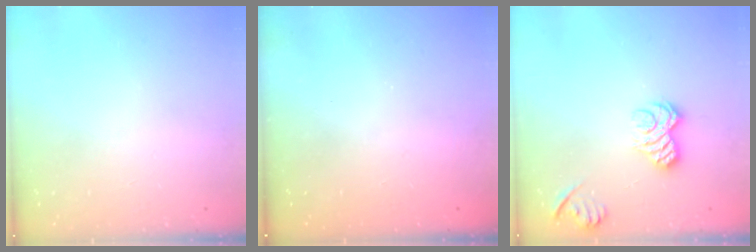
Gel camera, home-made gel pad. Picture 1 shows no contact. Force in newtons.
{"total": 2.6, "press": 2.4, "slide": 0.8}
{"total": 8.7, "press": 8.7, "slide": 0.3}